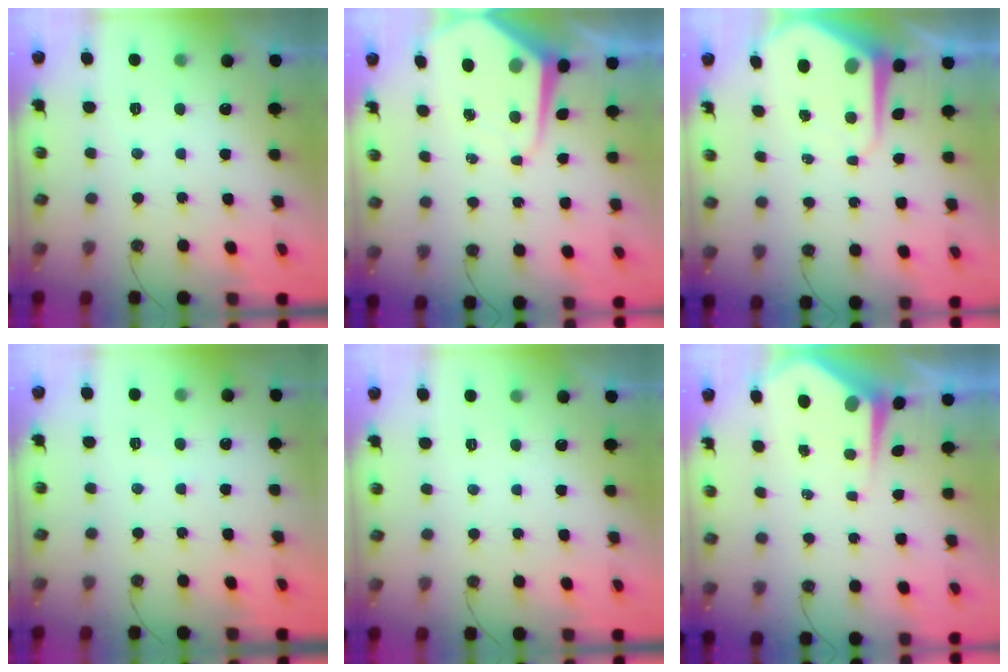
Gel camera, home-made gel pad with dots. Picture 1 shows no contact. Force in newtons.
{"total": 7.2, "press": 7.2, "slide": 0.5}
{"total": 7.8, "press": 7.7, "slide": 0.7}
{"total": 4.6, "press": 4.5, "slide": 0.5}
{"total": 0.0}
{"total": 5.5, "press": 5.5, "slide": 0.5}